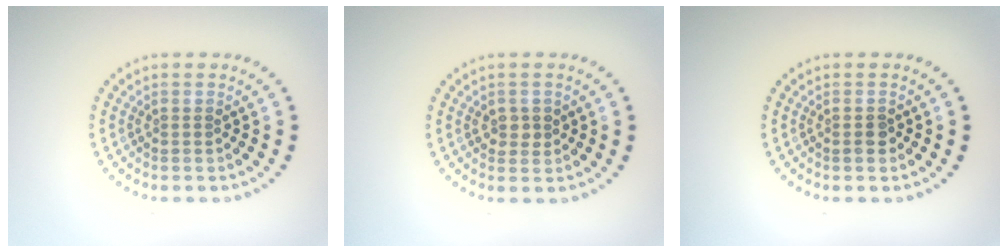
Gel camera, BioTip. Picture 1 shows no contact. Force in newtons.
{"total": 1.6, "press": 1.5, "slide": 0.3}
{"total": 1.1, "press": 1.1, "slide": 0.3}